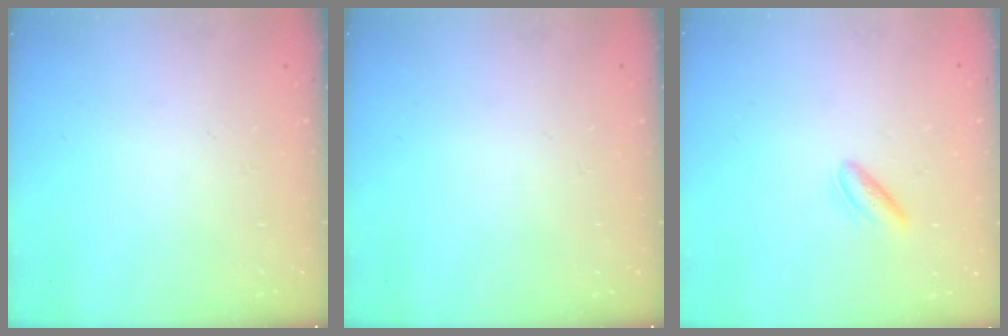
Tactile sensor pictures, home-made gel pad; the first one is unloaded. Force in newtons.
{"total": 0.0}
{"total": 2.4, "press": 2.2, "slide": 0.9}